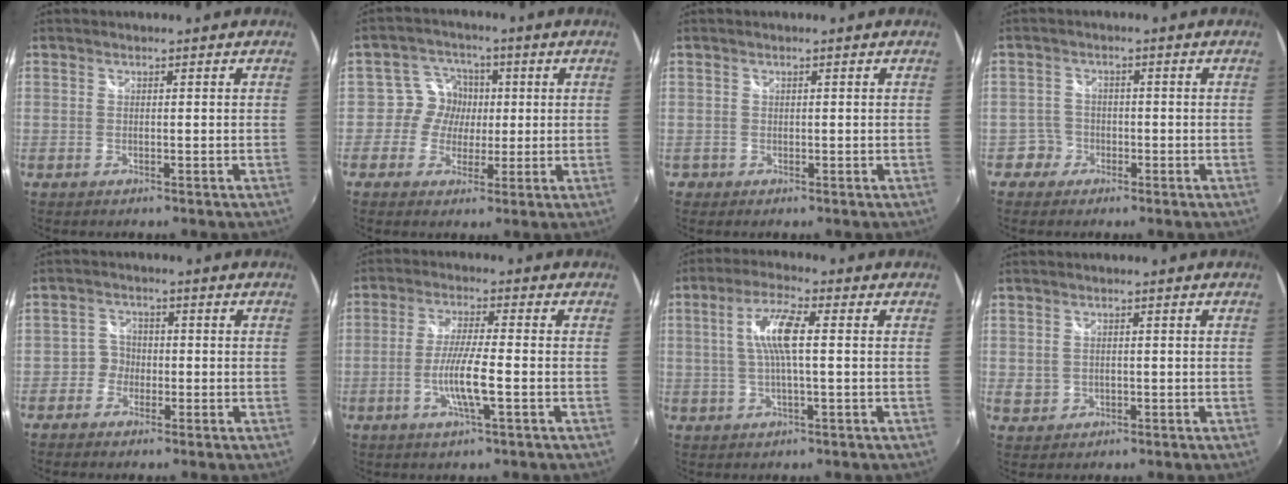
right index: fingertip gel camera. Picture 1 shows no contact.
{"total": 5.7, "force": [-0.2, 5.7, 0.3], "torque": [0.006, 0.010, -0.018]}
{"total": 1.3, "force": [-0.4, 1.3, -0.1], "torque": [-0.003, 0.002, -0.004]}
{"total": 3.3, "force": [-1.6, 2.9, -0.6], "torque": [0.015, 0.020, -0.028]}
{"total": 3.2, "force": [-1.6, 2.7, 0.0], "torque": [0.004, 0.011, -0.036]}
{"total": 7.3, "force": [-2.3, 0.2, 7.0], "torque": [-0.136, -0.008, -0.044]}
{"total": 7.6, "force": [0.8, 1.1, 7.5], "torque": [-0.145, 0.007, 0.017]}
{"total": 3.2, "force": [-0.1, 2.9, 1.4], "torque": [-0.026, 0.000, 0.003]}